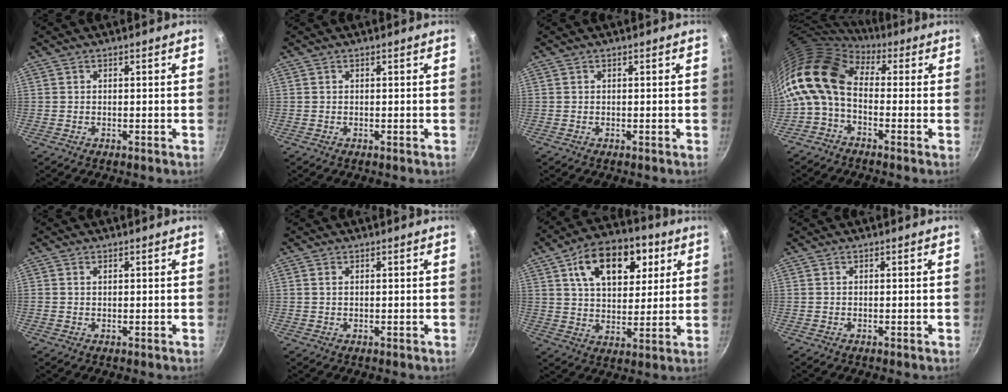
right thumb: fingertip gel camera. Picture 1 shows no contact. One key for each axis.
{"total": 0.0}
{"total": 0.0}
{"total": 12.4, "fx": 0.5, "fy": 8.0, "fz": 9.4, "tx": -0.173, "ty": 0.024, "tz": -0.013}
{"total": 0.9, "fx": 0.4, "fy": 0.7, "fz": 0.5, "tx": -0.006, "ty": 0.002, "tz": 0.006}
{"total": 0.8, "fx": 0.3, "fy": 0.5, "fz": 0.5, "tx": -0.009, "ty": 0.002, "tz": 0.005}
{"total": 17.7, "fx": 7.2, "fy": 10.8, "fz": 12.0, "tx": -0.146, "ty": -0.011, "tz": 0.109}
{"total": 0.0}